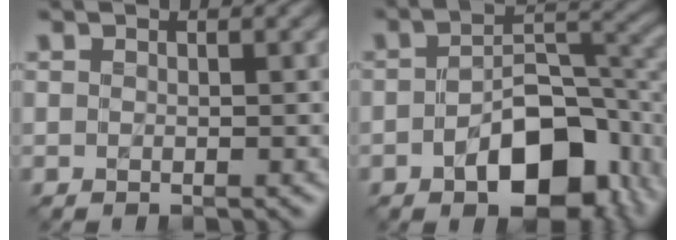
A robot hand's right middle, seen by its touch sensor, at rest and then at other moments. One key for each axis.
{"total": 10.0, "fx": -3.6, "fy": 5.2, "fz": 7.7, "tx": -0.109, "ty": 0.000, "tz": -0.056}